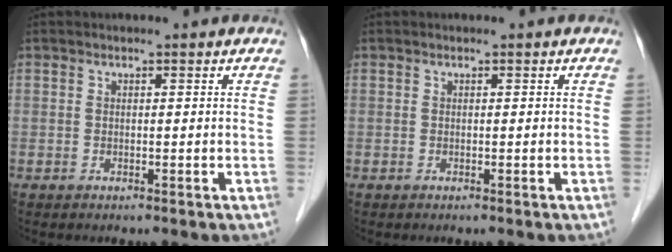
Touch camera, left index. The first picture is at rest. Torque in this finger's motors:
{"motor_torque": [-0.05, 0.07, -0.03, 0.00]}